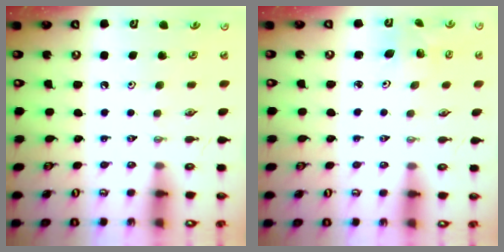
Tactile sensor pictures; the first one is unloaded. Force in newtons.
{"total": 2.5, "press": 2.5, "slide": 0.1}